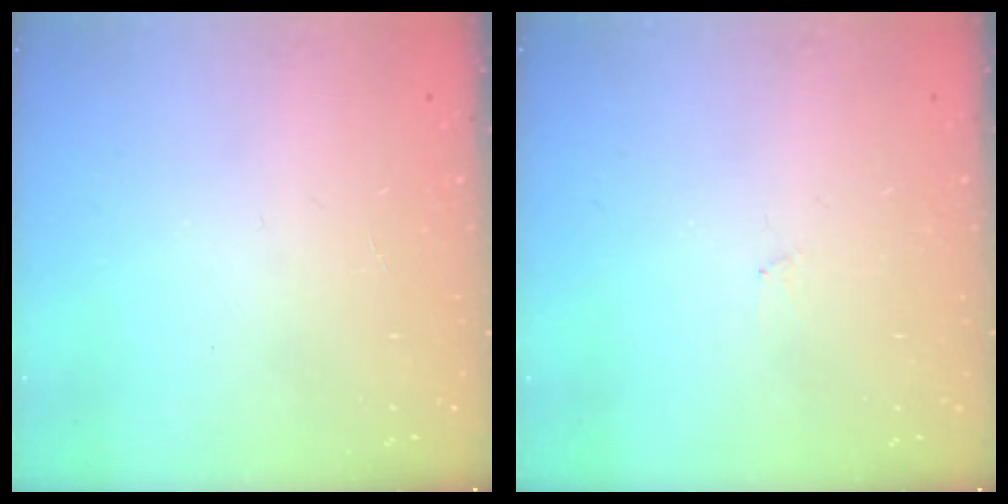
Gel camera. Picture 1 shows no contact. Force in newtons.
{"total": 2.8, "press": 2.8, "slide": 0.4}